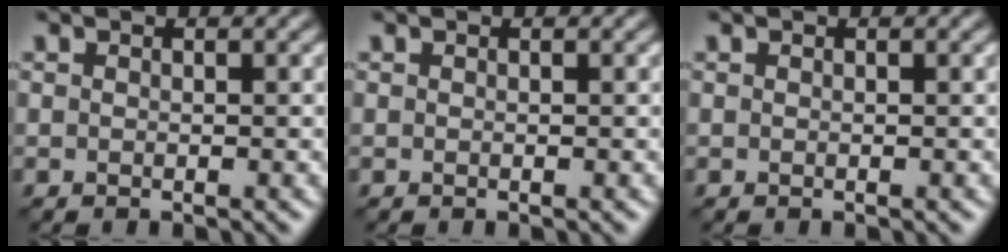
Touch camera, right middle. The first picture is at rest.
{"total": 0.0}
{"total": 0.0}